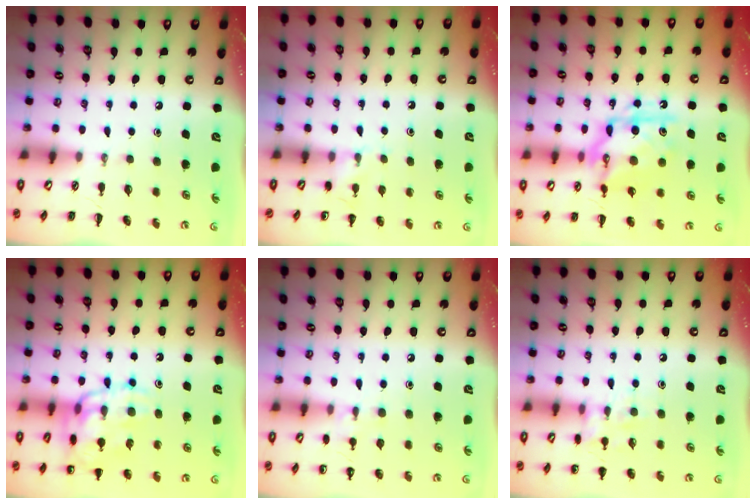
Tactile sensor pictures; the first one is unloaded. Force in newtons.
{"total": 5.5, "press": 5.1, "slide": 2.0}
{"total": 15.3, "press": 15.3, "slide": 0.7}
{"total": 17.3, "press": 17.1, "slide": 2.4}
{"total": 6.2, "press": 5.9, "slide": 1.9}
{"total": 9.9, "press": 9.9, "slide": 1.2}